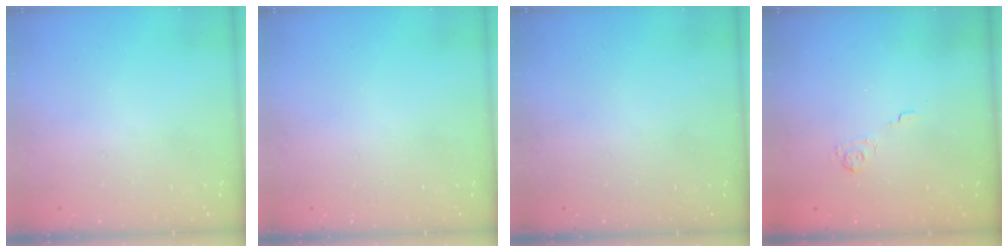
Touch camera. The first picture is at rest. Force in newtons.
{"total": 0.0}
{"total": 0.0}
{"total": 2.2, "press": 1.7, "slide": 1.4}